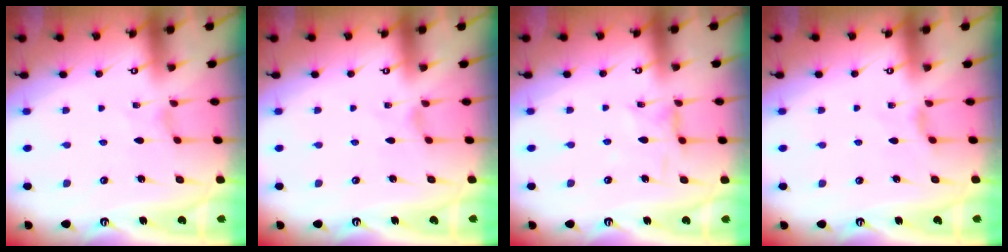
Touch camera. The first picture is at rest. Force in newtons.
{"total": 0.0}
{"total": 1.7, "press": 1.6, "slide": 0.4}
{"total": 1.6, "press": 1.5, "slide": 0.4}